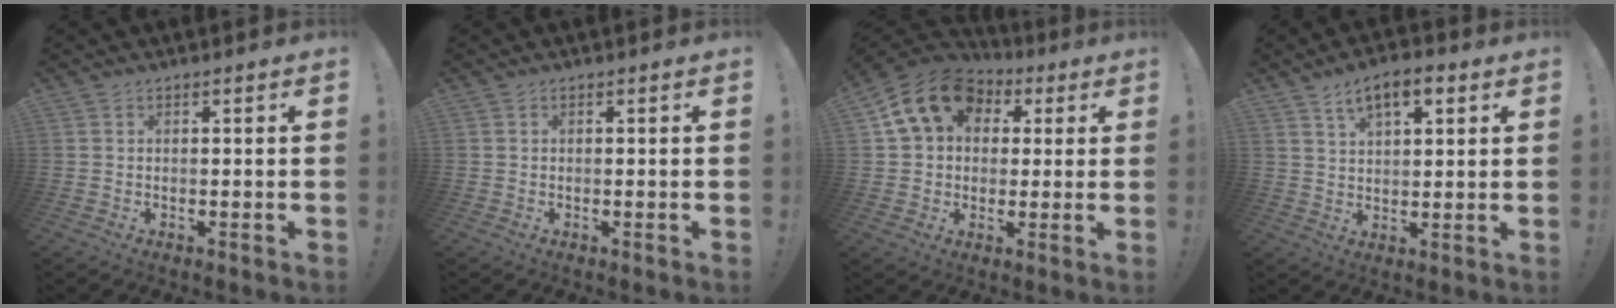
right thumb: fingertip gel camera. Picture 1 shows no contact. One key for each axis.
{"total": 0.0}
{"total": 14.9, "fx": 5.6, "fy": 11.2, "fz": 8.0, "tx": -0.120, "ty": -0.009, "tz": 0.106}
{"total": 7.7, "fx": 4.2, "fy": 3.5, "fz": 5.4, "tx": -0.080, "ty": -0.012, "tz": 0.072}